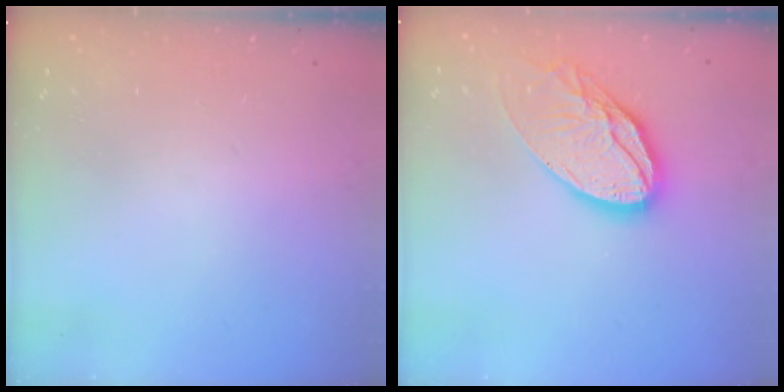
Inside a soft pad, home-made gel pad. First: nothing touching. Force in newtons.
{"total": 16.9, "press": 16.8, "slide": 1.6}